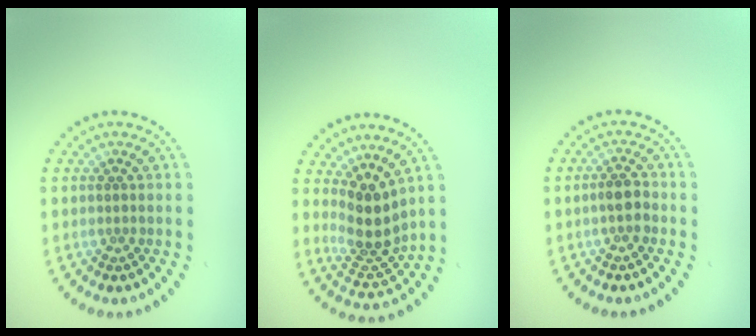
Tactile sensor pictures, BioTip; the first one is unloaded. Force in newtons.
{"total": 3.8, "press": 2.8, "slide": 2.5}
{"total": 1.9, "press": 1.7, "slide": 0.8}